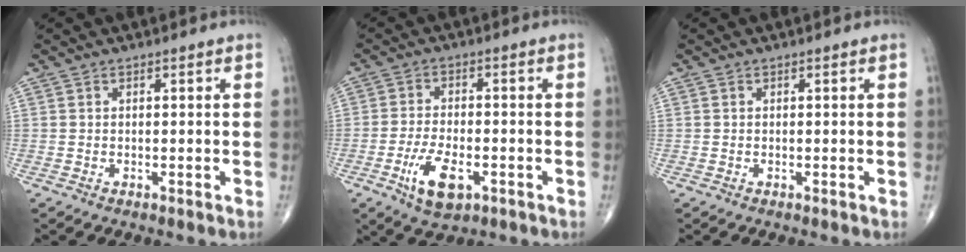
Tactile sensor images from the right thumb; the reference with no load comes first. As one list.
[{"total": 8.3, "force": [-3.4, 3.8, 6.5], "torque": [-0.119, 0.005, -0.056]}, {"total": 0.0}]